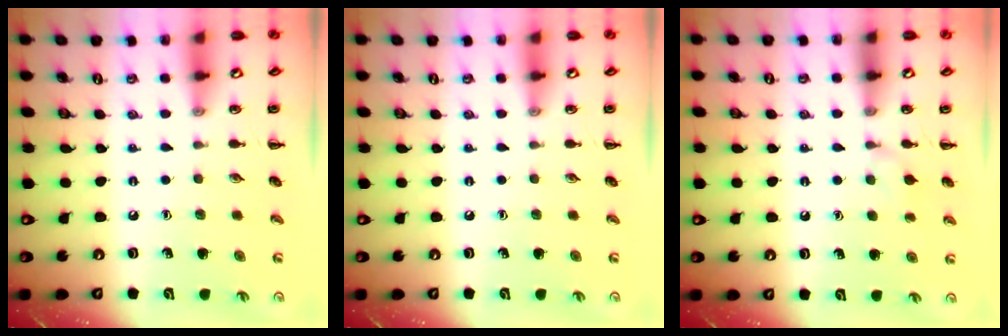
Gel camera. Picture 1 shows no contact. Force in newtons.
{"total": 0.0}
{"total": 5.4, "press": 5.1, "slide": 2.0}